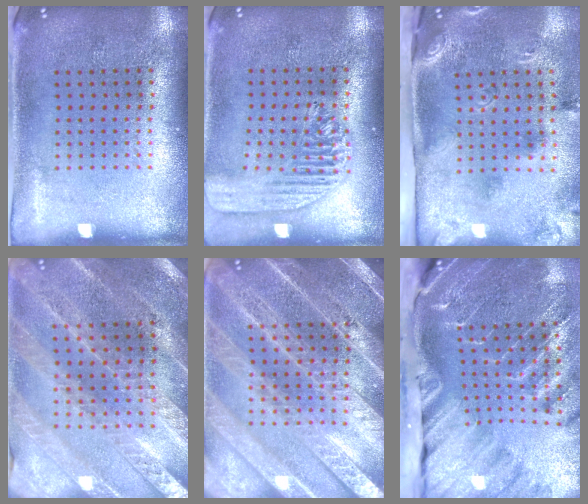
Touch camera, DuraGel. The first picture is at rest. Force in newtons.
{"total": 1.6, "press": 1.4, "slide": 0.6}
{"total": 3.0, "press": 1.8, "slide": 2.3}
{"total": 2.4, "press": 2.4, "slide": 0.4}
{"total": 5.9, "press": 5.8, "slide": 0.8}
{"total": 4.0, "press": 3.2, "slide": 2.4}